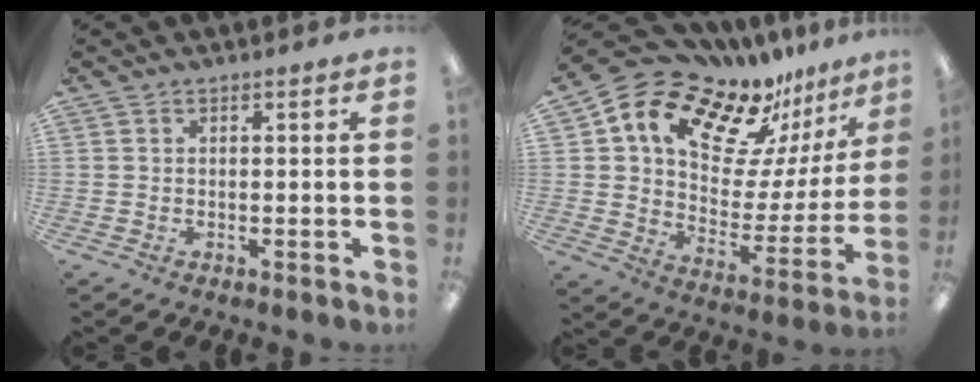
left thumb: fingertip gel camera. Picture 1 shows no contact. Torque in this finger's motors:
{"motor_torque": [1.36, 1.42, 1.39, -1.38, 0.28]}